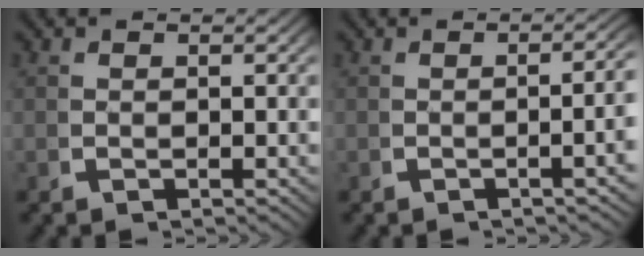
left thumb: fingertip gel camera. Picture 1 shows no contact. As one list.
[{"total": 3.7, "force": [-0.7, 0.9, 3.5], "torque": [-0.047, 0.008, -0.015]}]